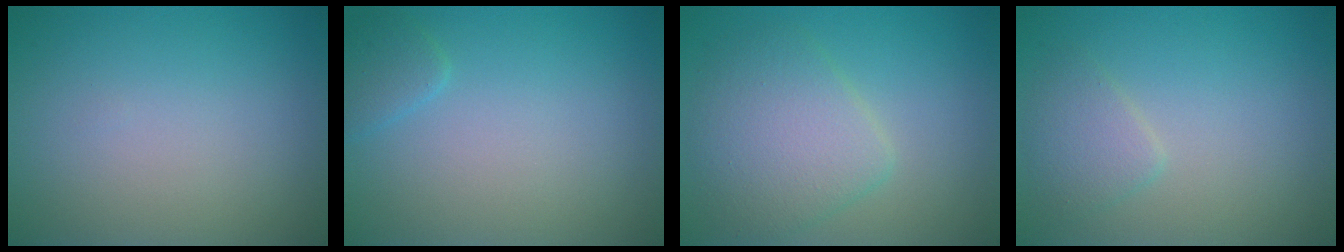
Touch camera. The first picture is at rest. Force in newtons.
{"total": 1.3, "press": 1.2, "slide": 0.1}
{"total": 4.8, "press": 4.8, "slide": 0.1}
{"total": 2.0, "press": 2.0, "slide": 0.1}